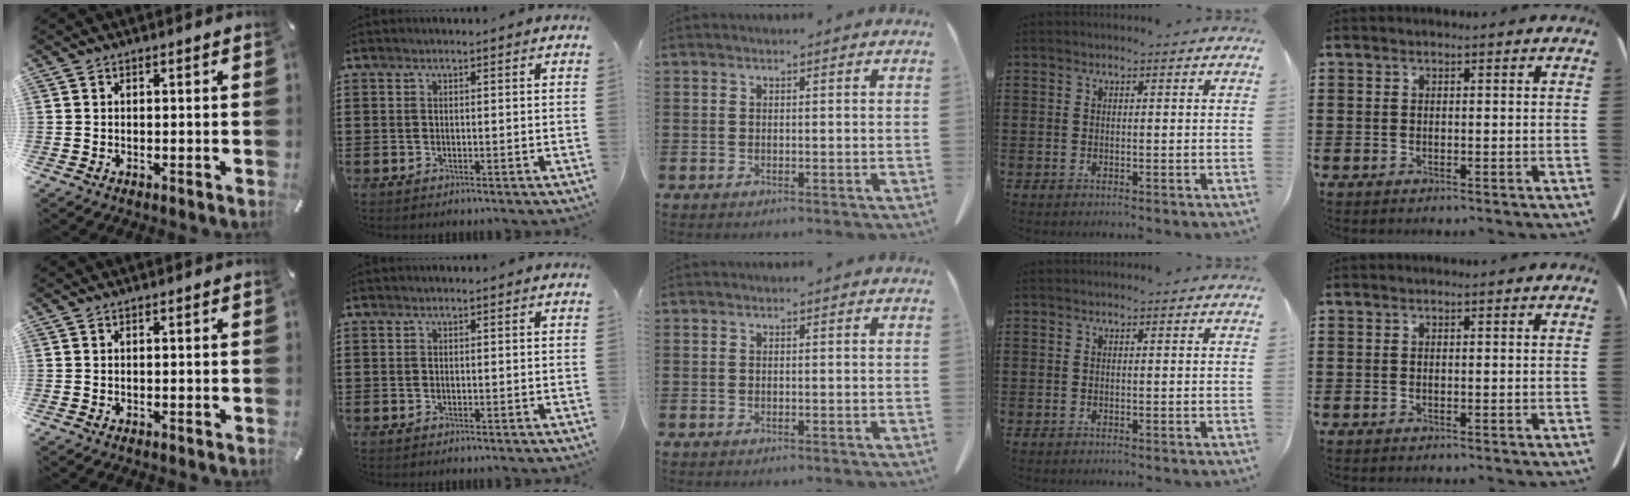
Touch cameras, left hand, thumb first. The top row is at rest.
{}